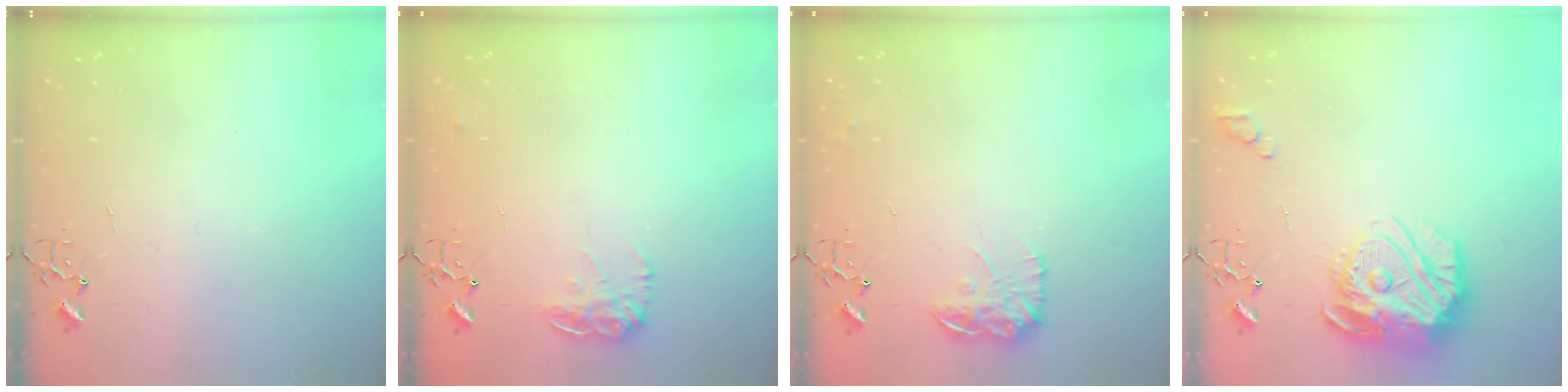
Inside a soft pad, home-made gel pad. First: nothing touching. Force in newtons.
{"total": 10.8, "press": 10.7, "slide": 0.6}
{"total": 12.1, "press": 12.1, "slide": 0.5}
{"total": 20.9, "press": 20.8, "slide": 2.0}